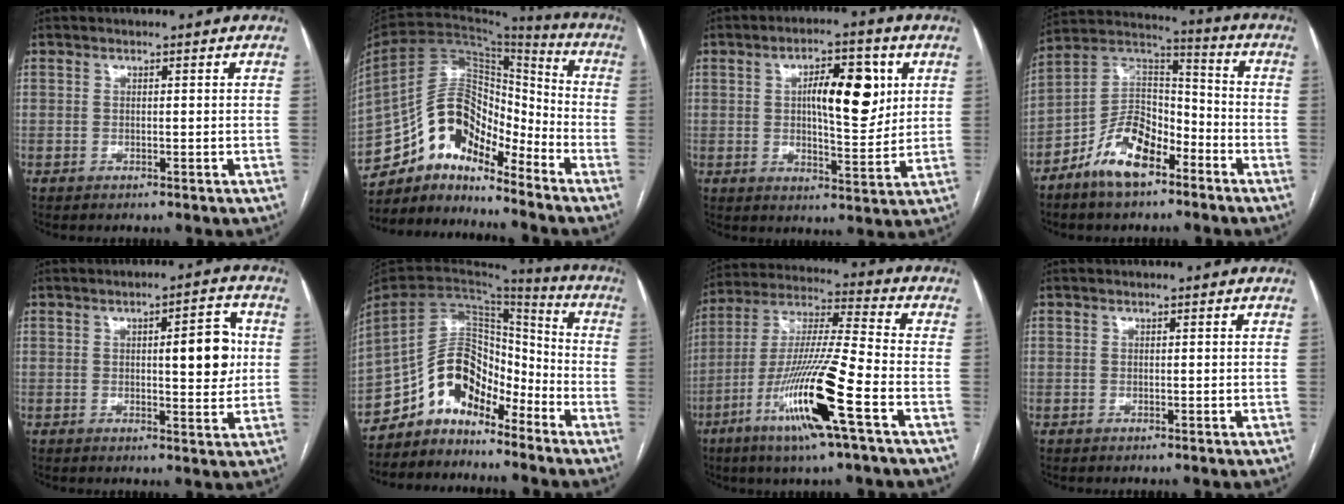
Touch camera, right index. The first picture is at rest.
{"total": 14.3, "force": [-11.4, 6.2, 6.1], "torque": [-0.112, 0.067, -0.208]}
{"total": 10.5, "force": [2.7, 3.4, 9.5], "torque": [-0.149, 0.012, 0.045]}
{"total": 11.9, "force": [-7.1, 5.6, 7.8], "torque": [-0.155, 0.020, -0.135]}
{"total": 7.5, "force": [0.9, 2.0, 7.1], "torque": [-0.093, 0.008, 0.012]}
{"total": 12.3, "force": [-9.5, 6.3, 4.6], "torque": [-0.085, 0.051, -0.175]}
{"total": 17.1, "force": [-7.4, 0.0, 15.4], "torque": [-0.314, -0.020, -0.139]}
{"total": 0.0}